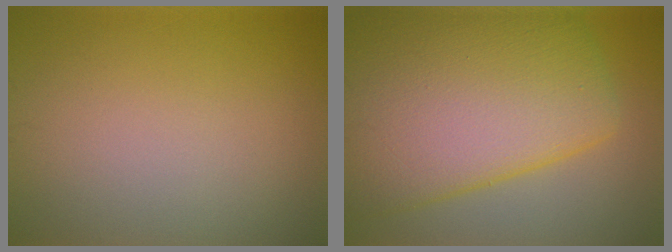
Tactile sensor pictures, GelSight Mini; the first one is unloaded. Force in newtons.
{"total": 13.5, "press": 13.5, "slide": 0.4}